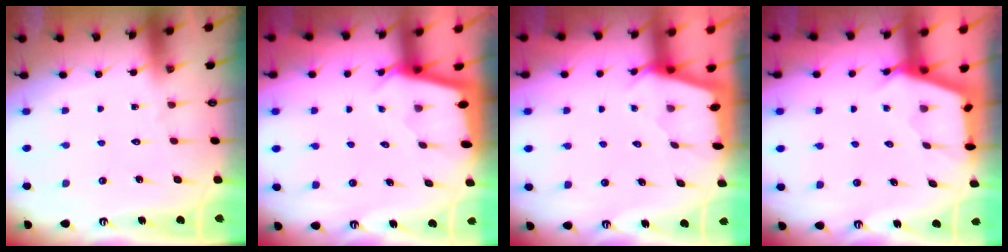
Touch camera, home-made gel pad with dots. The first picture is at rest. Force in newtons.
{"total": 2.3, "press": 2.3, "slide": 0.1}
{"total": 2.2, "press": 2.2, "slide": 0.3}
{"total": 2.7, "press": 2.7, "slide": 0.4}